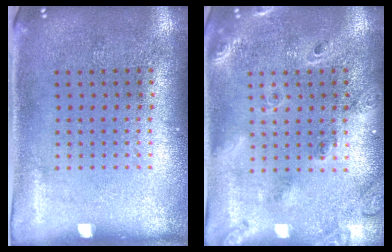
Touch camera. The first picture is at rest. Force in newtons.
{"total": 1.8, "press": 1.7, "slide": 0.6}